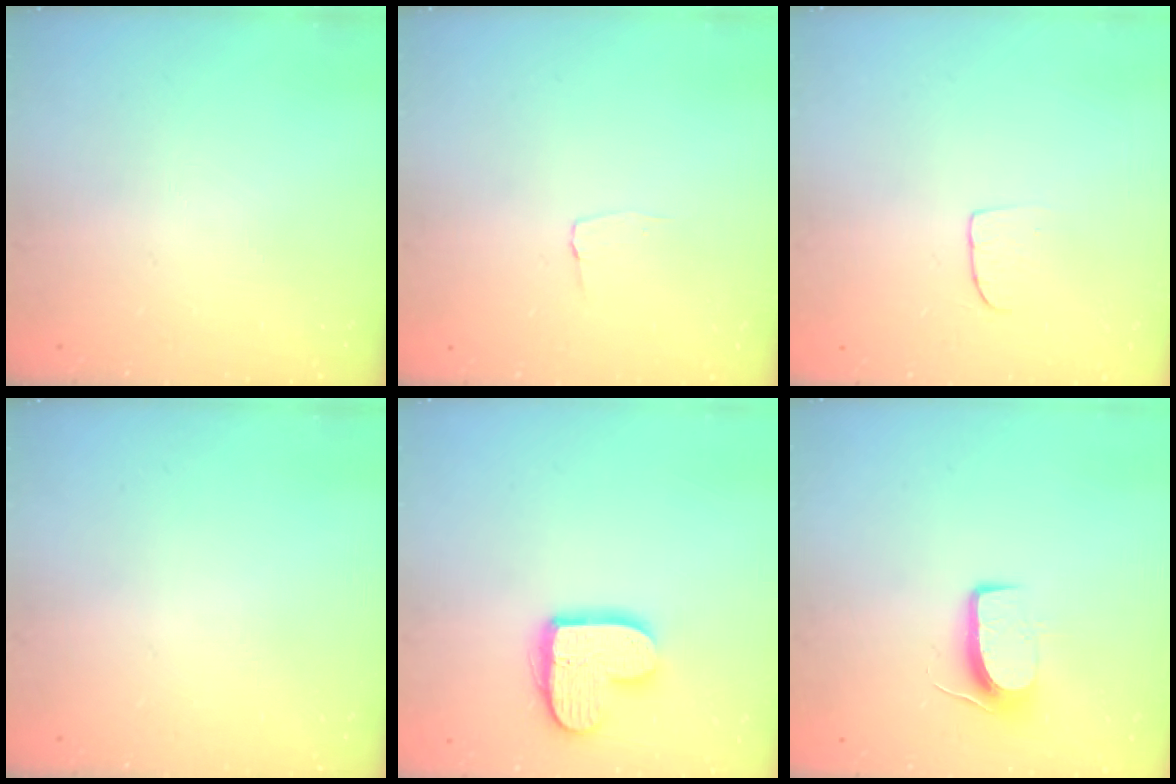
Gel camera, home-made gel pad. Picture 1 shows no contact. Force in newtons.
{"total": 2.9, "press": 2.8, "slide": 0.3}
{"total": 5.5, "press": 5.5, "slide": 0.3}
{"total": 0.0}
{"total": 13.7, "press": 13.7, "slide": 0.9}
{"total": 7.6, "press": 7.6, "slide": 0.5}